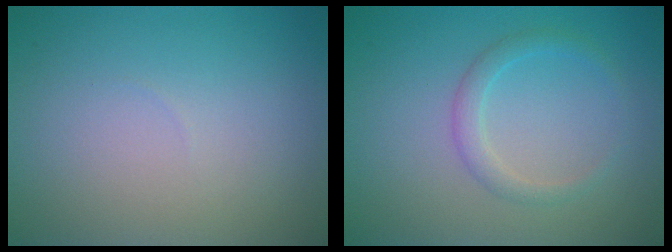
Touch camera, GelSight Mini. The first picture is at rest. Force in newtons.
{"total": 1.8, "press": 1.7, "slide": 0.1}